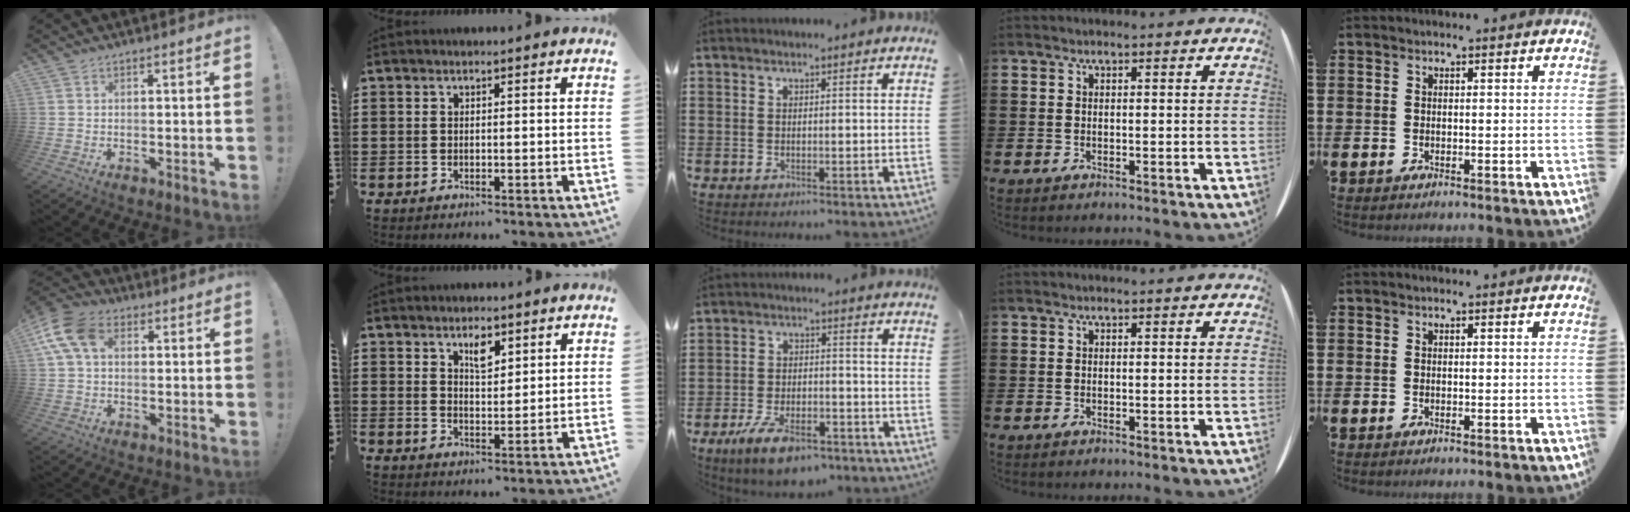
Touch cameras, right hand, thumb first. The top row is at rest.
{"thumb": {"total": 12.7, "force": [3.5, 8.2, 9.0], "torque": [-0.192, 0.005, 0.069]}, "index": {"total": 3.5, "force": [2.2, 1.4, 2.3], "torque": [-0.035, -0.001, 0.036]}, "middle": {"total": 7.0, "force": [-5.0, 2.4, 4.3], "torque": [-0.092, 0.002, -0.094]}}